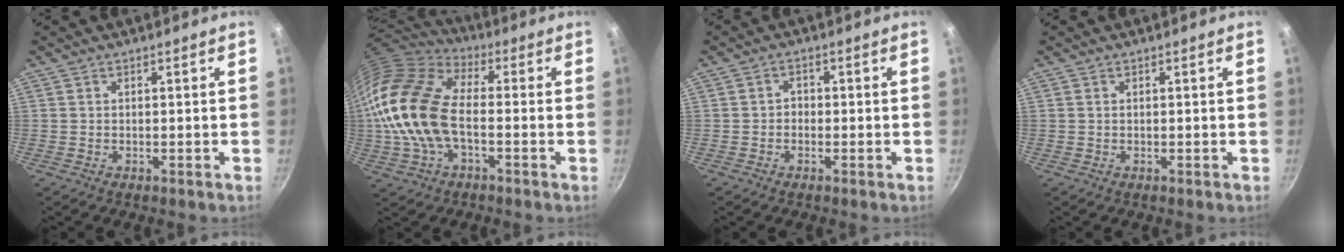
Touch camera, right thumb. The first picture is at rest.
{"total": 18.7, "force": [-1.5, 10.8, 15.2], "torque": [-0.285, 0.026, -0.041]}
{"total": 1.6, "force": [-0.6, 1.3, 0.7], "torque": [-0.005, 0.010, -0.014]}
{"total": 0.0}